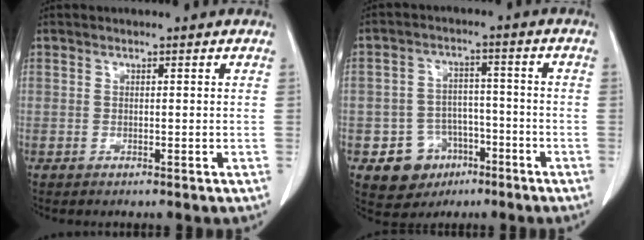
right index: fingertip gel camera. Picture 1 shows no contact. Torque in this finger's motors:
{"motor_torque": [-0.03, -0.14, -0.36, -0.21]}